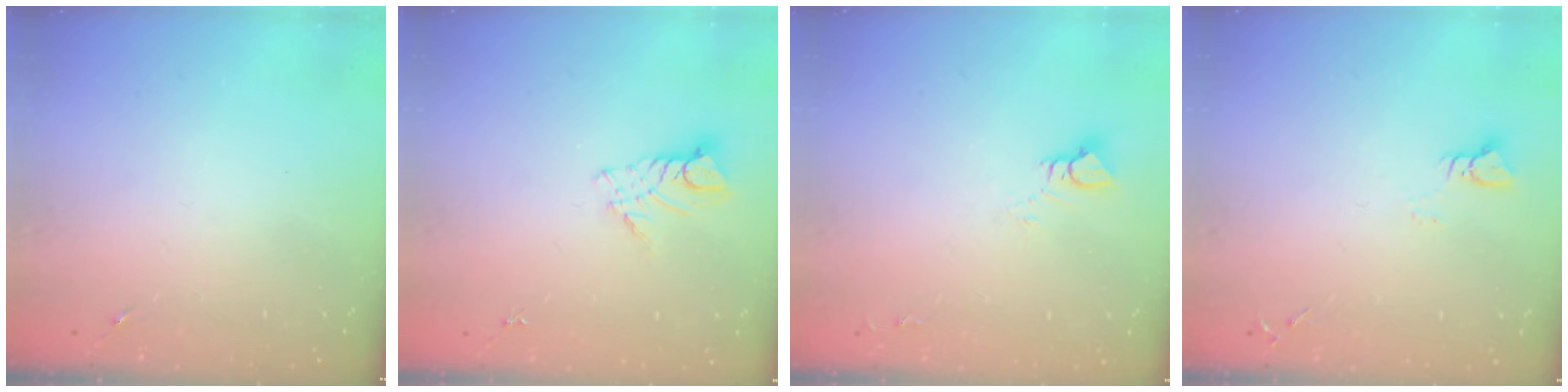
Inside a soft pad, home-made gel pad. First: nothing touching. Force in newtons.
{"total": 6.7, "press": 6.7, "slide": 0.5}
{"total": 4.6, "press": 4.5, "slide": 0.5}
{"total": 3.0, "press": 3.0, "slide": 0.3}